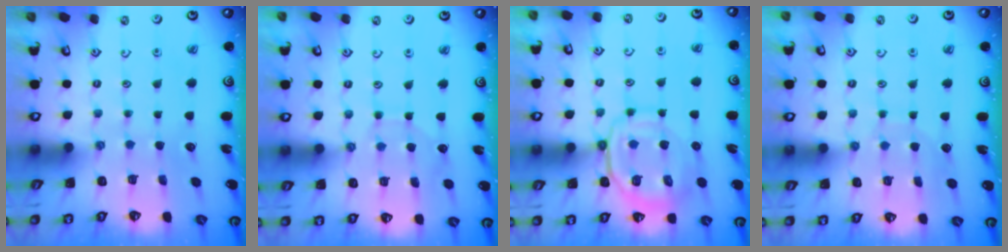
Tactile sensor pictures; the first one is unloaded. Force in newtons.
{"total": 6.3, "press": 6.2, "slide": 0.6}
{"total": 12.2, "press": 12.1, "slide": 1.3}
{"total": 4.0, "press": 4.0, "slide": 0.4}